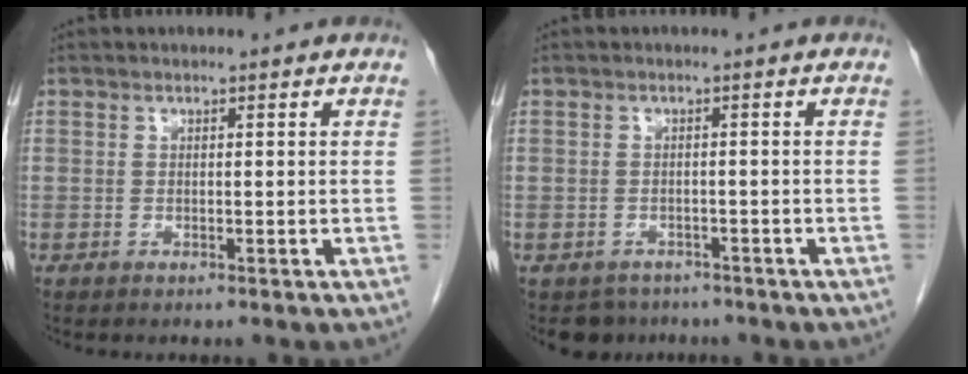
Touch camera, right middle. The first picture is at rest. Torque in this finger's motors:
{"motor_torque": [-0.02, 0.02, -0.04, -0.02]}